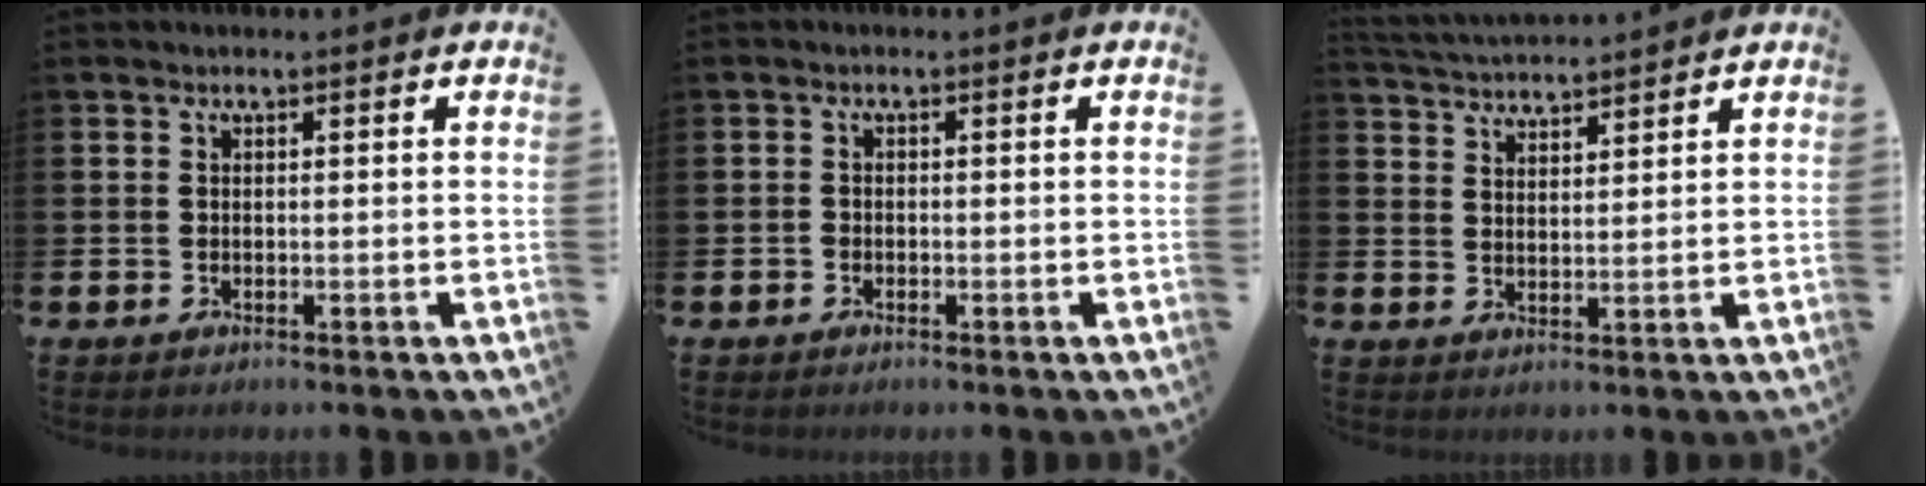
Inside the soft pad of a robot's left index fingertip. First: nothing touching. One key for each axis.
{"total": 0.8, "fx": -0.6, "fy": 0.6, "fz": 0.2, "tx": -0.005, "ty": 0.002, "tz": -0.013}
{"total": 3.6, "fx": 3.6, "fy": 0.1, "fz": -0.1, "tx": -0.009, "ty": -0.025, "tz": 0.063}